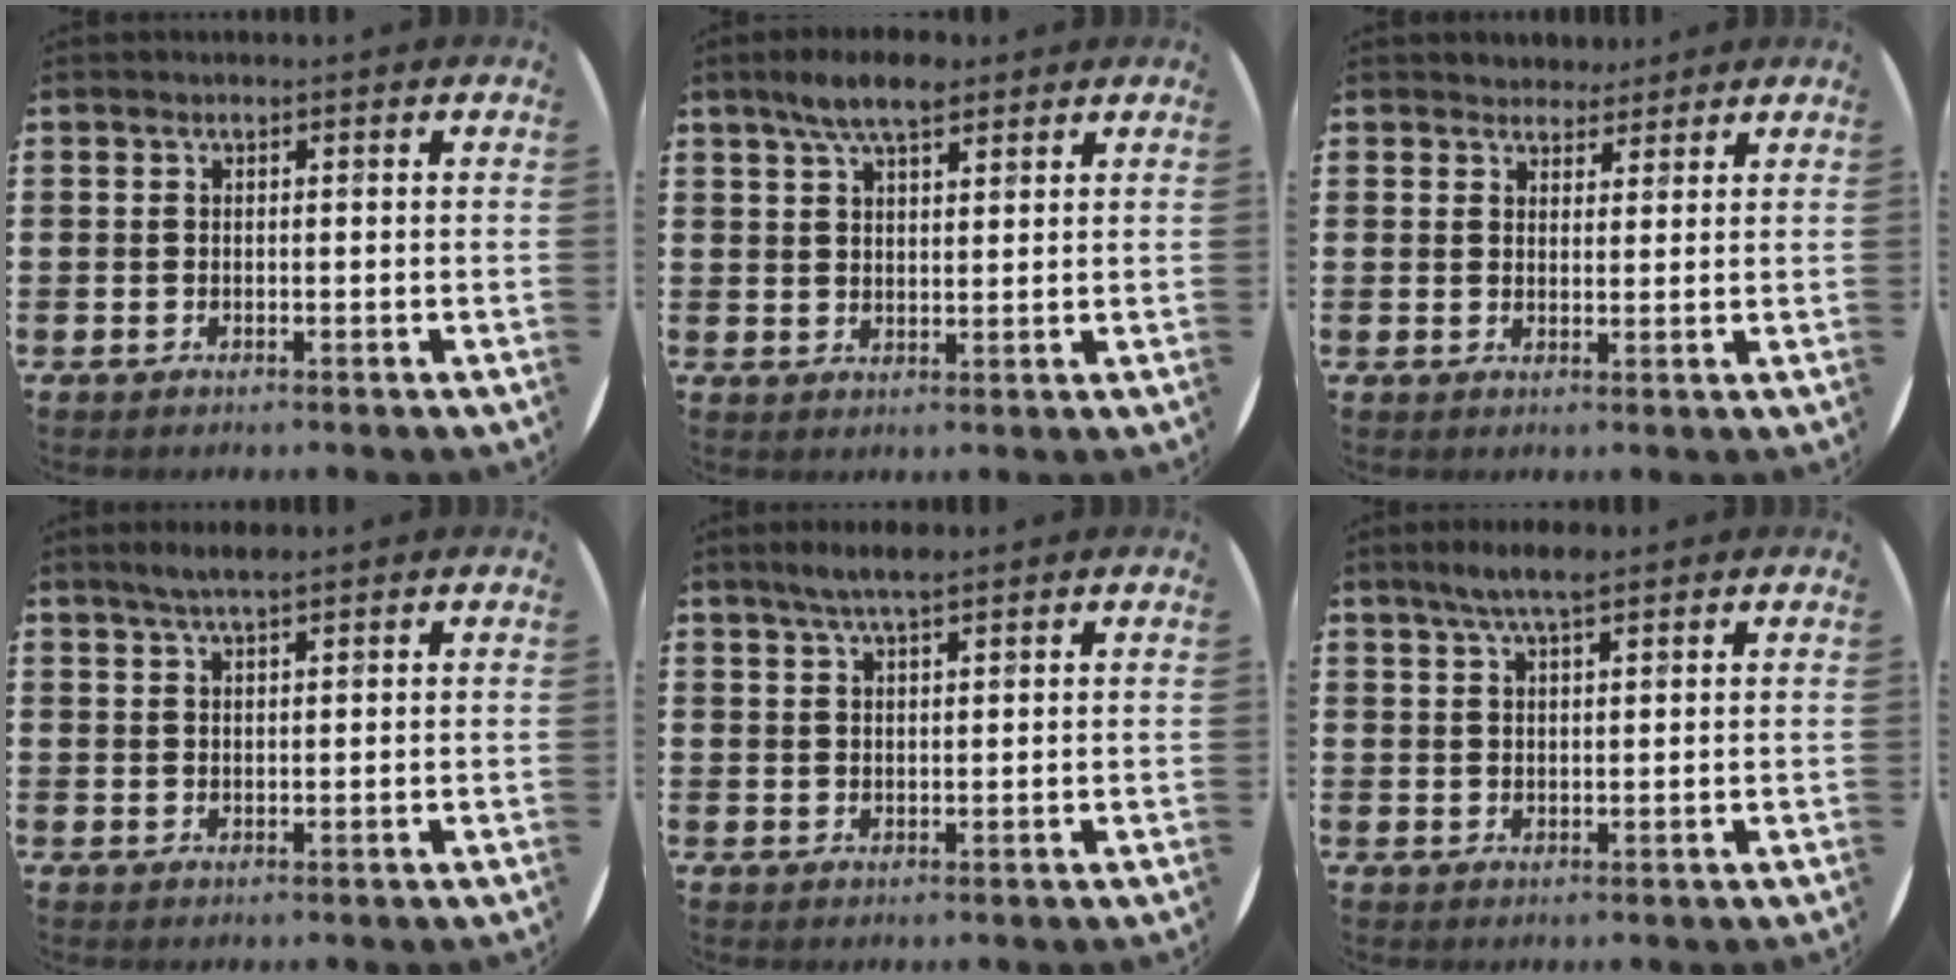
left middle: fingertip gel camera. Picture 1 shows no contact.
{"total": 6.1, "force": [4.6, 2.0, 3.5], "torque": [-0.069, -0.002, 0.082]}
{"total": 3.0, "force": [2.8, 1.1, -0.1], "torque": [0.003, -0.006, 0.051]}
{"total": 2.7, "force": [2.3, 0.3, 1.5], "torque": [-0.030, 0.005, 0.041]}
{"total": 3.6, "force": [2.9, 0.5, 2.0], "torque": [-0.043, 0.003, 0.052]}
{"total": 4.4, "force": [3.5, 0.8, 2.6], "torque": [-0.049, -0.001, 0.060]}